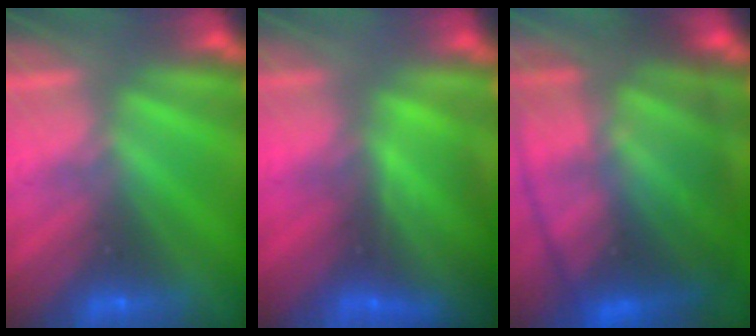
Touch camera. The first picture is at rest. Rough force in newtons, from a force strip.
{"total": 9.7}
{"total": 7.2}